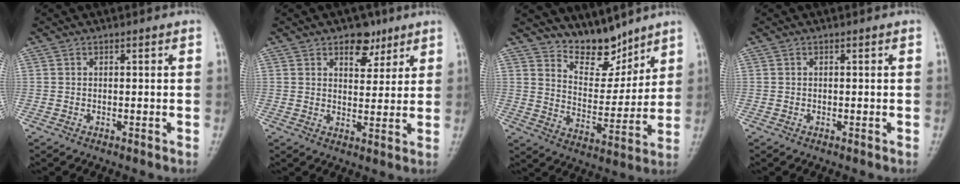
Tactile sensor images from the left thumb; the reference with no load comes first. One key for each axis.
{"total": 6.0, "fx": 3.7, "fy": 3.7, "fz": 2.9, "tx": -0.010, "ty": -0.020, "tz": 0.054}
{"total": 9.6, "fx": 8.3, "fy": 4.1, "fz": 2.6, "tx": -0.012, "ty": -0.067, "tz": 0.152}
{"total": 0.0}